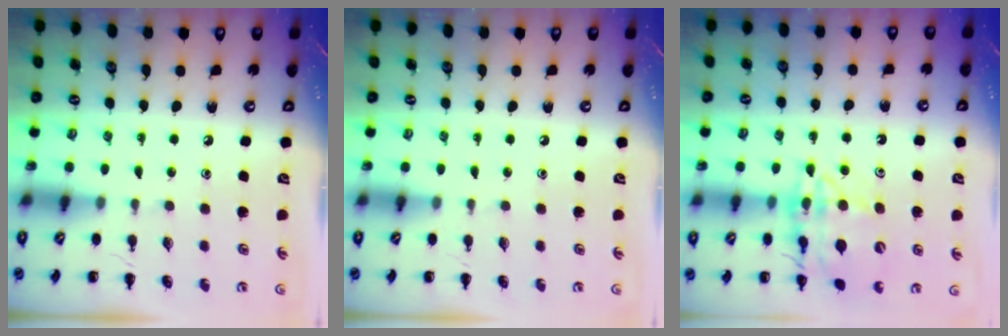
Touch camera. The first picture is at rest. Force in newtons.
{"total": 0.0}
{"total": 14.9, "press": 14.7, "slide": 2.4}